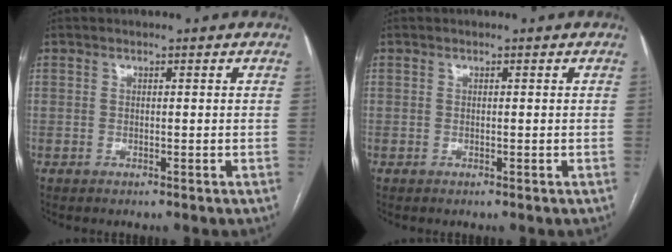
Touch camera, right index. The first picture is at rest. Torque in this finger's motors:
{"motor_torque": [-0.28, 0.12, -0.03, -0.01]}